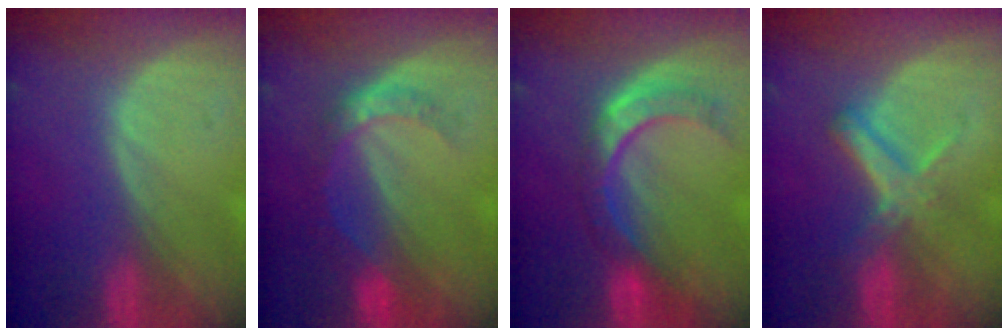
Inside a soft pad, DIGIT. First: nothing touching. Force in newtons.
{"total": 5.1, "press": 4.6, "slide": 2.3}
{"total": 8.0, "press": 7.2, "slide": 3.6}
{"total": 5.6, "press": 5.2, "slide": 2.2}